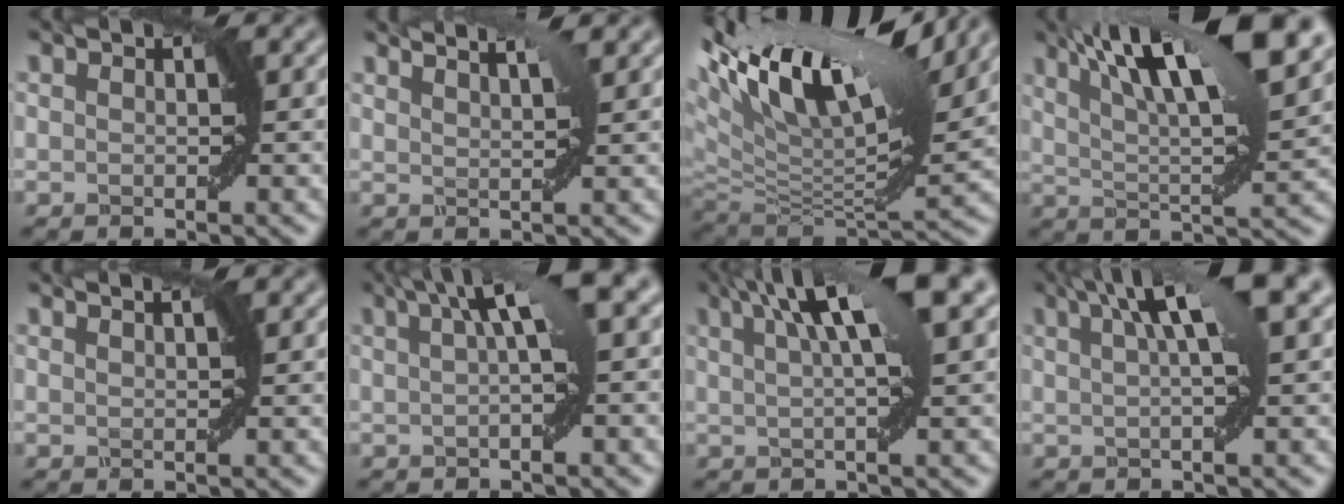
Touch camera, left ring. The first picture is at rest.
{"total": 4.3, "force": [3.4, 1.1, 2.3], "torque": [-0.013, 0.021, 0.020]}
{"total": 16.6, "force": [9.2, 6.6, 12.2], "torque": [-0.239, 0.042, 0.154]}
{"total": 12.8, "force": [6.8, 3.2, 10.3], "torque": [-0.147, 0.025, 0.097]}
{"total": 2.2, "force": [1.6, 0.6, 1.2], "torque": [-0.001, -0.001, 0.000]}
{"total": 6.0, "force": [2.2, 1.1, 5.5], "torque": [-0.071, 0.018, 0.027]}
{"total": 7.4, "force": [3.3, 1.3, 6.5], "torque": [-0.091, 0.019, 0.052]}
{"total": 6.6, "force": [3.0, 1.0, 5.8], "torque": [-0.074, 0.018, 0.043]}